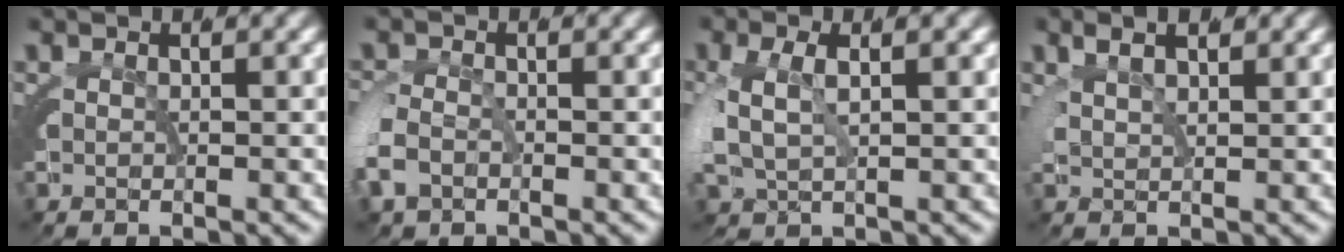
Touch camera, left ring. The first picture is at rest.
{"total": 2.5, "force": [-1.6, 1.8, 0.4], "torque": [-0.024, -0.005, -0.030]}
{"total": 2.9, "force": [-0.3, 2.0, 2.1], "torque": [-0.066, -0.008, 0.002]}
{"total": 2.6, "force": [1.5, 1.7, 1.4], "torque": [-0.031, 0.000, 0.024]}